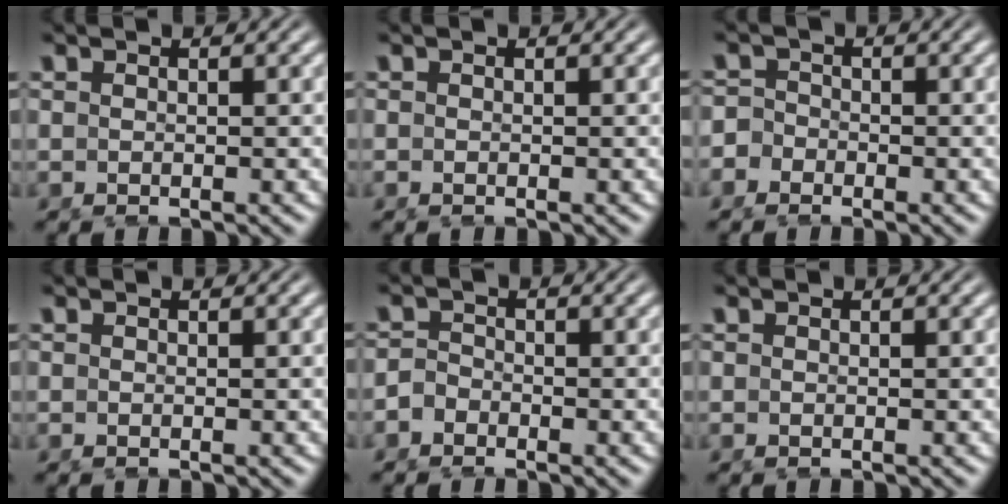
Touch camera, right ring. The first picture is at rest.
{"total": 0.0}
{"total": 2.0, "force": [-1.1, 1.7, 0.1], "torque": [-0.009, -0.008, -0.025]}
{"total": 0.0}
{"total": 1.6, "force": [-1.2, 1.0, 0.1], "torque": [-0.008, -0.011, -0.022]}
{"total": 0.0}